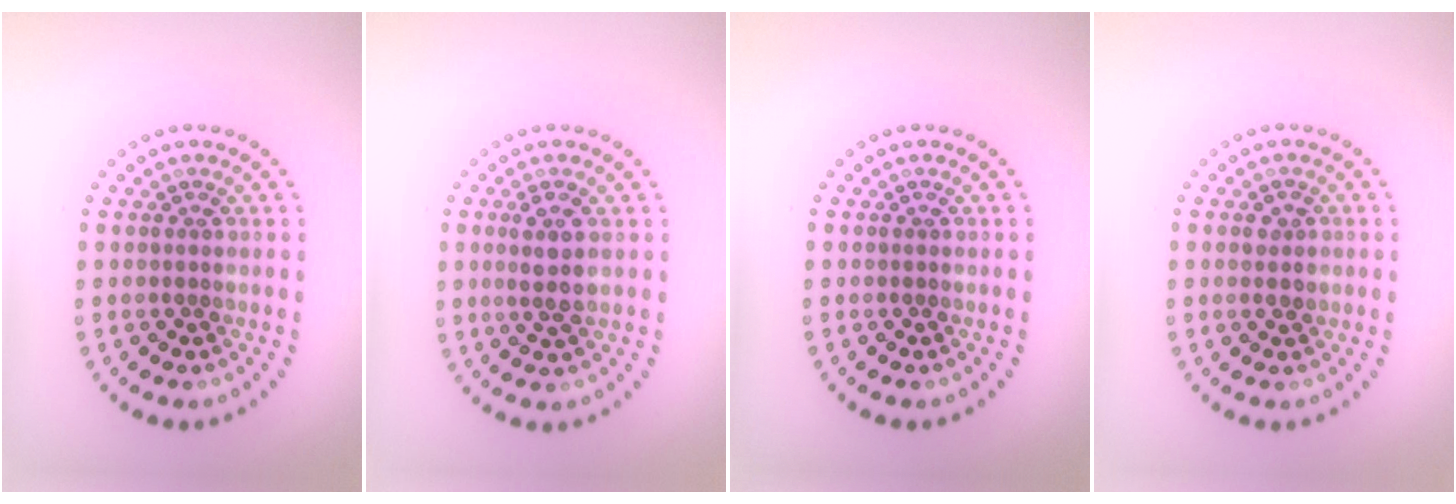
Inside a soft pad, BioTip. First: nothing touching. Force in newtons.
{"total": 2.2, "press": 1.9, "slide": 1.0}
{"total": 0.0}
{"total": 1.3, "press": 1.3, "slide": 0.2}